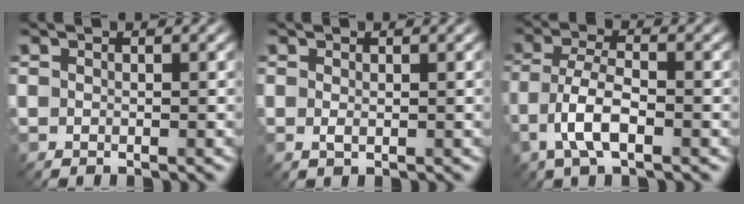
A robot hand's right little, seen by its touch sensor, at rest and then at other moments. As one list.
[{"total": 0.6, "force": [0.1, 0.2, 0.6], "torque": [-0.012, -0.001, 0.001]}, {"total": 4.4, "force": [-2.0, 1.4, 3.7], "torque": [-0.077, 0.004, -0.043]}]